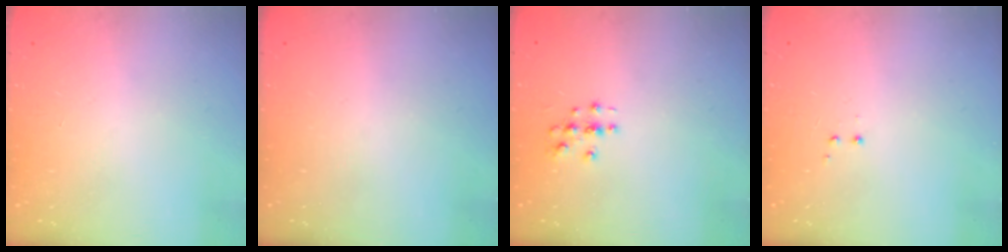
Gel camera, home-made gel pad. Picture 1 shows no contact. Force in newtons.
{"total": 0.0}
{"total": 2.8, "press": 2.8, "slide": 0.3}
{"total": 1.2, "press": 1.0, "slide": 0.6}